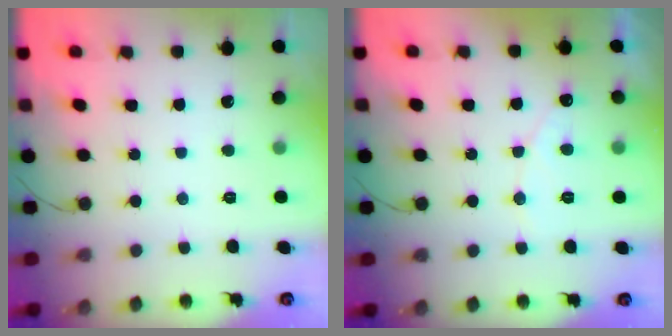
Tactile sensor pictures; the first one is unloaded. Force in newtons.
{"total": 4.4, "press": 4.3, "slide": 0.3}